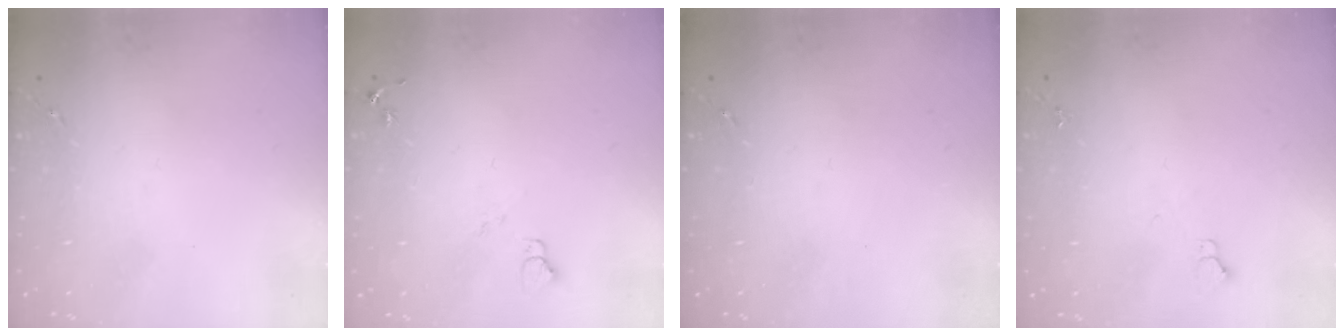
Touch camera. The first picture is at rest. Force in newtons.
{"total": 4.5, "press": 4.5, "slide": 0.4}
{"total": 0.0}
{"total": 3.6, "press": 3.6, "slide": 0.5}